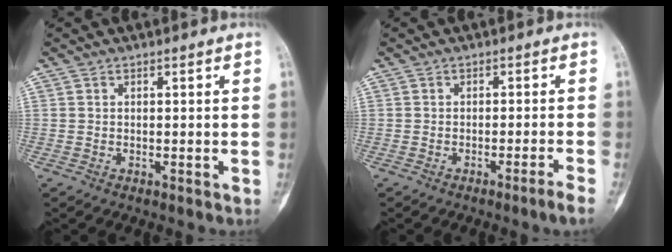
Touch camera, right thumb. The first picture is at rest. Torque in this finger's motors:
{"motor_torque": [0.30, -0.13, 0.33, 0.00, 0.08]}